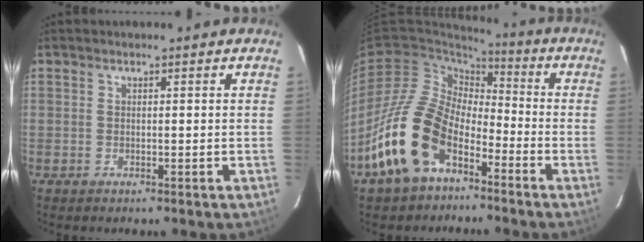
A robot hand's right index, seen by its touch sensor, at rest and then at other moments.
{"total": 17.2, "force": [-9.2, 10.2, 10.3], "torque": [-0.212, 0.010, -0.174]}